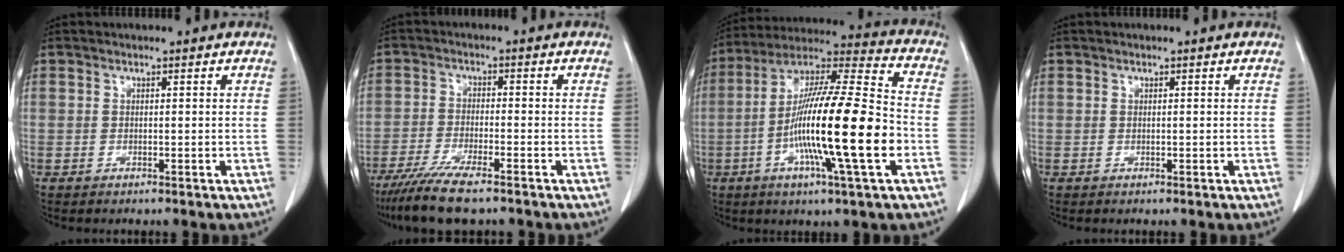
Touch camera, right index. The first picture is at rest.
{"total": 9.0, "force": [-7.1, 1.0, 5.5], "torque": [-0.095, -0.023, -0.119]}
{"total": 20.8, "force": [-4.8, 0.8, 20.2], "torque": [-0.362, -0.011, -0.091]}
{"total": 0.0}